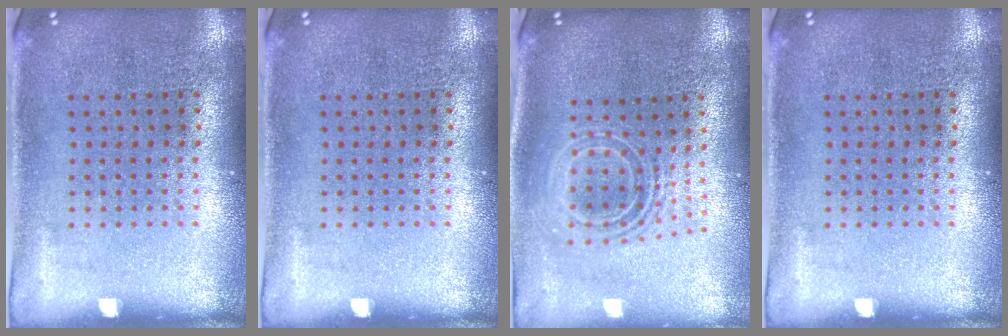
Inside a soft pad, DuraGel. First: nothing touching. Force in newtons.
{"total": 0.0}
{"total": 2.0, "press": 1.5, "slide": 1.3}
{"total": 0.0}